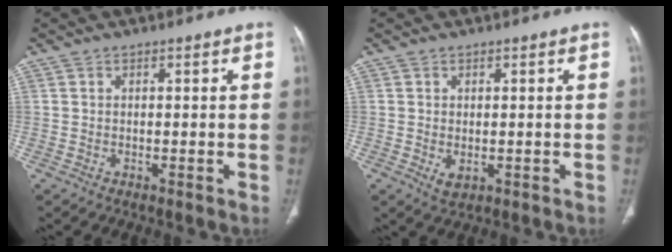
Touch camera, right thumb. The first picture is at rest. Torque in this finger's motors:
{"motor_torque": [-0.31, 0.18, -0.09, 0.65, -0.01]}